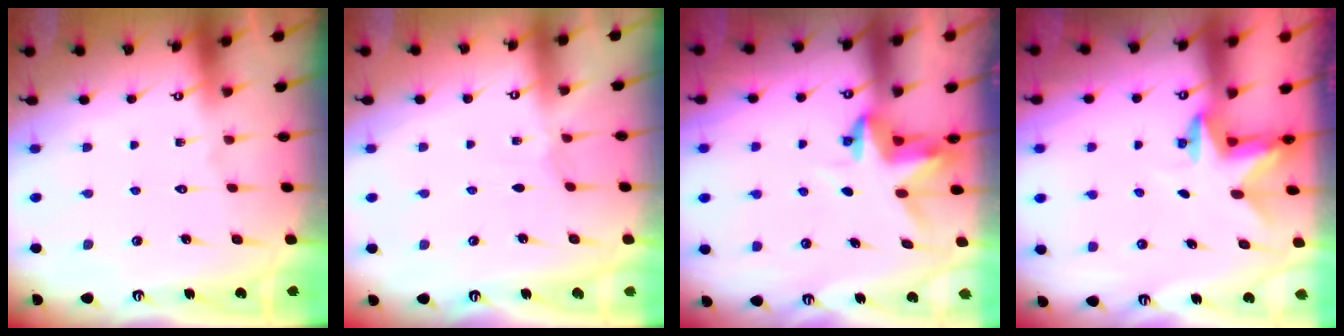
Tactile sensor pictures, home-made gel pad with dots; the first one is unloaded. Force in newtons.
{"total": 1.7, "press": 1.7, "slide": 0.4}
{"total": 3.7, "press": 3.7, "slide": 0.4}
{"total": 2.4, "press": 2.4, "slide": 0.4}